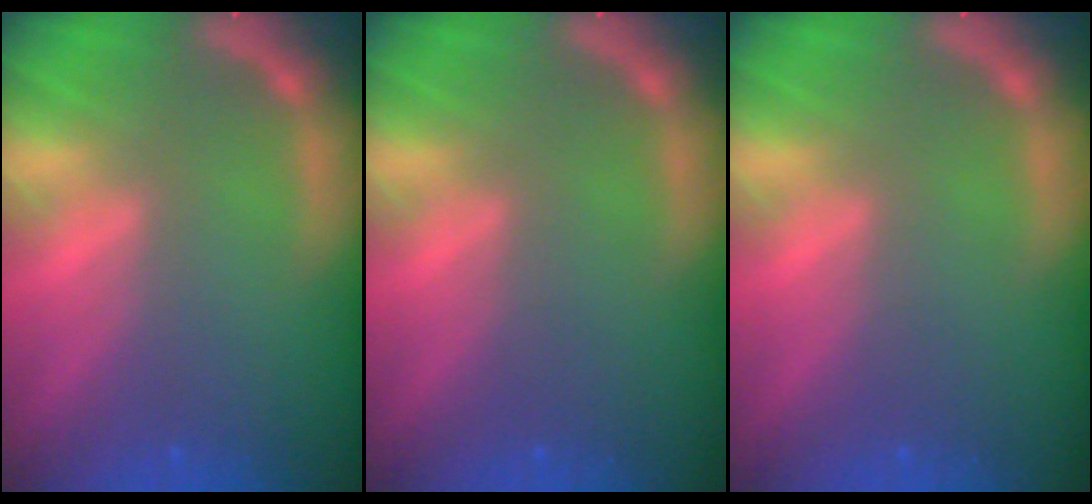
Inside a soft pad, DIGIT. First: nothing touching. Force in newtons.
{"total": 0.0}
{"total": 0.0}